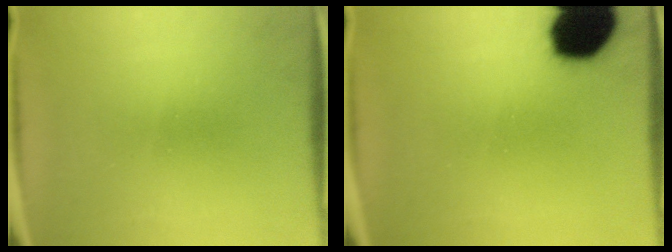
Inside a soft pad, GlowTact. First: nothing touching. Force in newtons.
{"total": 16.5}